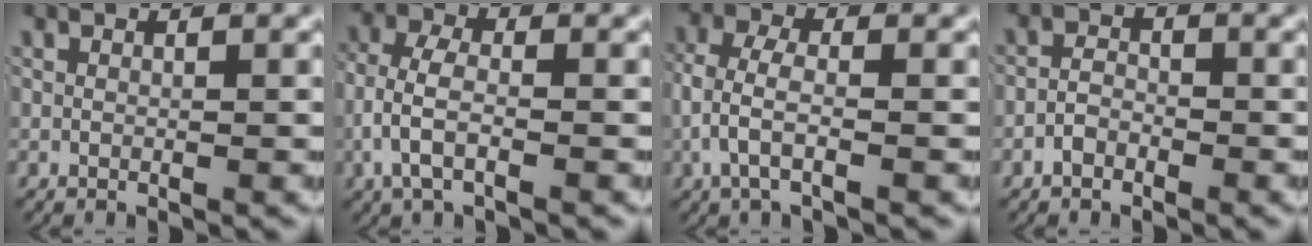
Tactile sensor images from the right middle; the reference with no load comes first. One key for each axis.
{"total": 4.6, "fx": -1.1, "fy": 2.7, "fz": 3.6, "tx": -0.083, "ty": -0.009, "tz": -0.019}
{"total": 4.2, "fx": -1.1, "fy": 2.3, "fz": 3.3, "tx": -0.077, "ty": -0.010, "tz": -0.017}
{"total": 1.6, "fx": -1.2, "fy": 0.8, "fz": 0.6, "tx": -0.001, "ty": 0.000, "tz": -0.027}